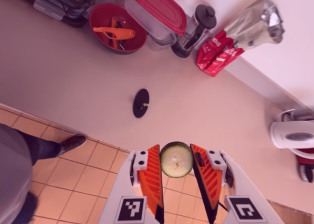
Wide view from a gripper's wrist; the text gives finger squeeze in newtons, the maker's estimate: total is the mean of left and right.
{"total": 6.3, "left": 6.2, "right": 6.4}